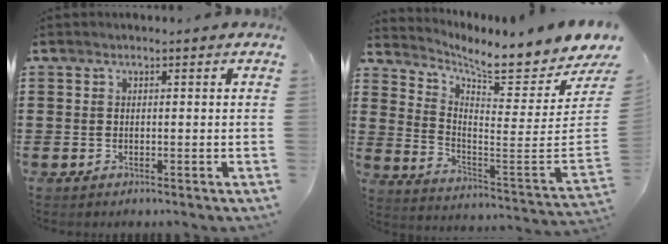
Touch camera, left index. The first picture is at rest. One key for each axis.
{"total": 6.4, "fx": 5.8, "fy": -0.3, "fz": 2.8, "tx": -0.072, "ty": -0.063, "tz": 0.090}